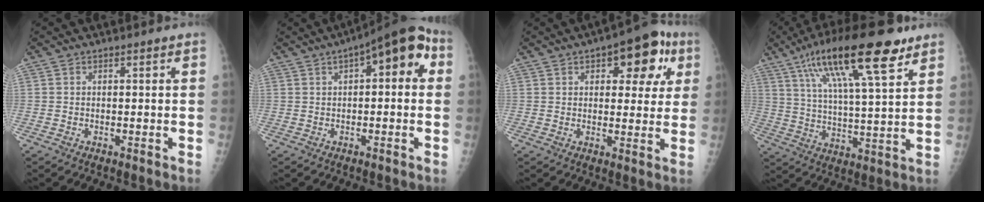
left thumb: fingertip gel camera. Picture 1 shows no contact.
{"total": 11.6, "force": [3.3, 4.8, 10.0], "torque": [-0.112, 0.032, 0.034]}
{"total": 12.7, "force": [5.2, 6.2, 9.7], "torque": [-0.070, 0.003, 0.059]}
{"total": 20.6, "force": [11.7, 5.1, 16.2], "torque": [-0.264, -0.019, 0.199]}